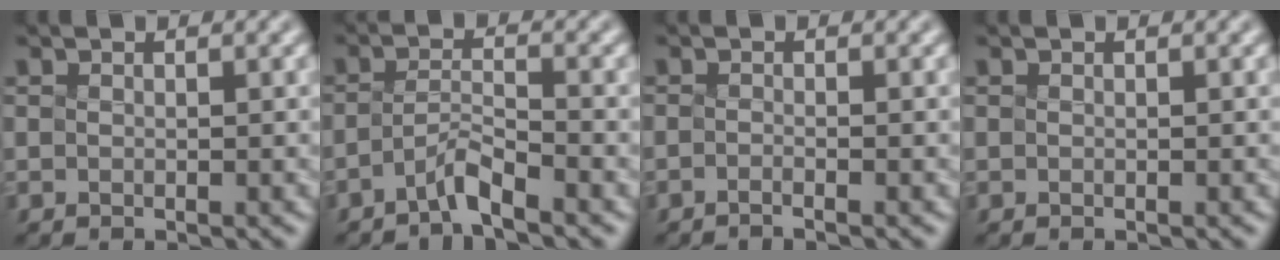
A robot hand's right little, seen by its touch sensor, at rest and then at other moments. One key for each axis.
{"total": 2.3, "fx": -1.7, "fy": 0.1, "fz": 1.5, "tx": -0.029, "ty": 0.008, "tz": -0.041}
{"total": 1.0, "fx": -0.7, "fy": 0.2, "fz": 0.7, "tx": -0.005, "ty": -0.007, "tz": -0.018}
{"total": 0.0}